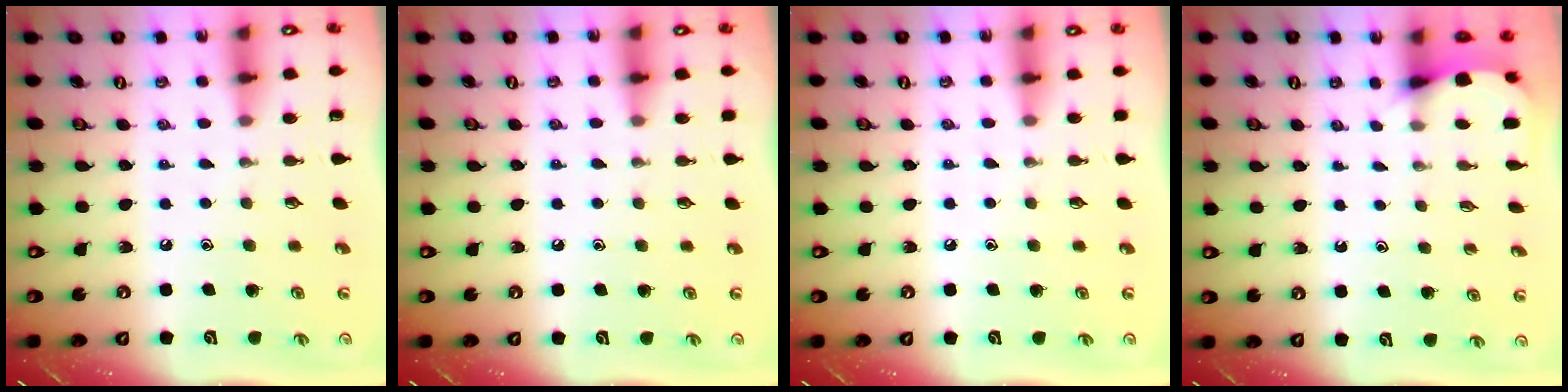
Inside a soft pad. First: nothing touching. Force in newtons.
{"total": 3.7, "press": 3.6, "slide": 0.4}
{"total": 3.0, "press": 2.9, "slide": 0.5}
{"total": 2.8, "press": 2.8, "slide": 0.3}